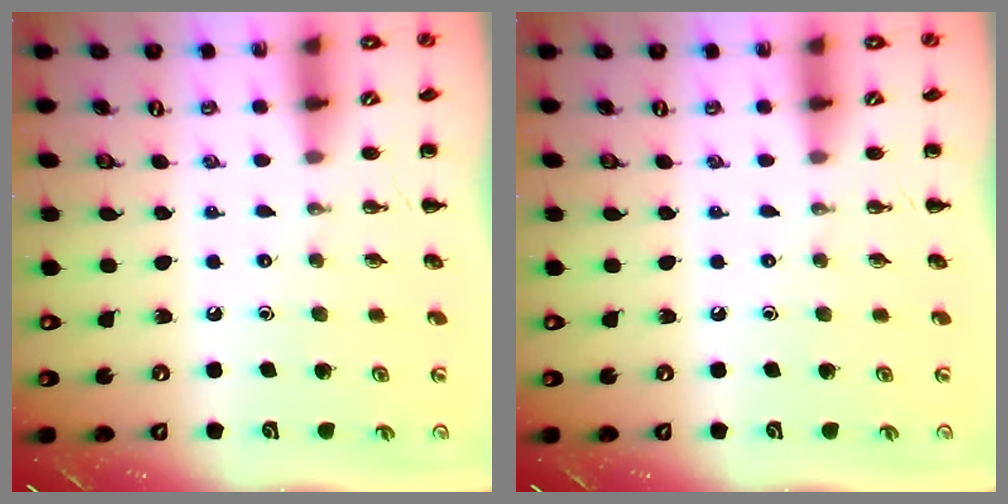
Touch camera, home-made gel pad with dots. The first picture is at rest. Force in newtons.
{"total": 0.0}